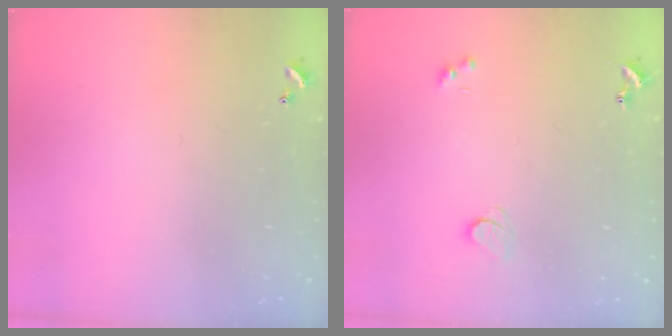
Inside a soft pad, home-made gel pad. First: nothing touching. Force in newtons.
{"total": 1.9, "press": 1.9, "slide": 0.5}